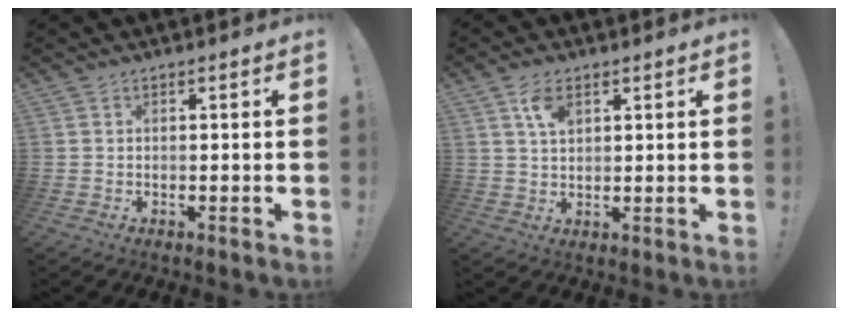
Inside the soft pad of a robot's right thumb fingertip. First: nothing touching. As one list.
[{"total": 5.7, "force": [3.0, 3.5, 3.3], "torque": [-0.040, -0.012, 0.052]}]